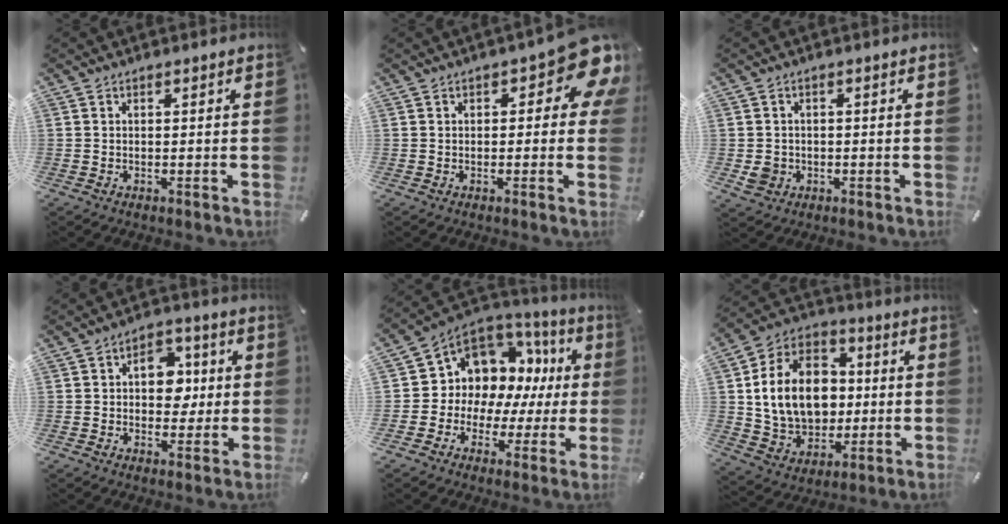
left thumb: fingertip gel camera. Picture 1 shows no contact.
{"total": 10.0, "force": [4.1, 4.2, 8.2], "torque": [-0.093, -0.027, 0.065]}
{"total": 3.5, "force": [-0.8, 3.3, 1.1], "torque": [-0.017, -0.001, -0.017]}
{"total": 9.3, "force": [1.0, 6.9, 6.1], "torque": [-0.077, 0.005, 0.012]}
{"total": 9.3, "force": [3.7, 8.3, 2.0], "torque": [-0.046, -0.058, 0.078]}
{"total": 17.0, "force": [0.2, 14.0, 9.7], "torque": [-0.204, 0.005, 0.011]}